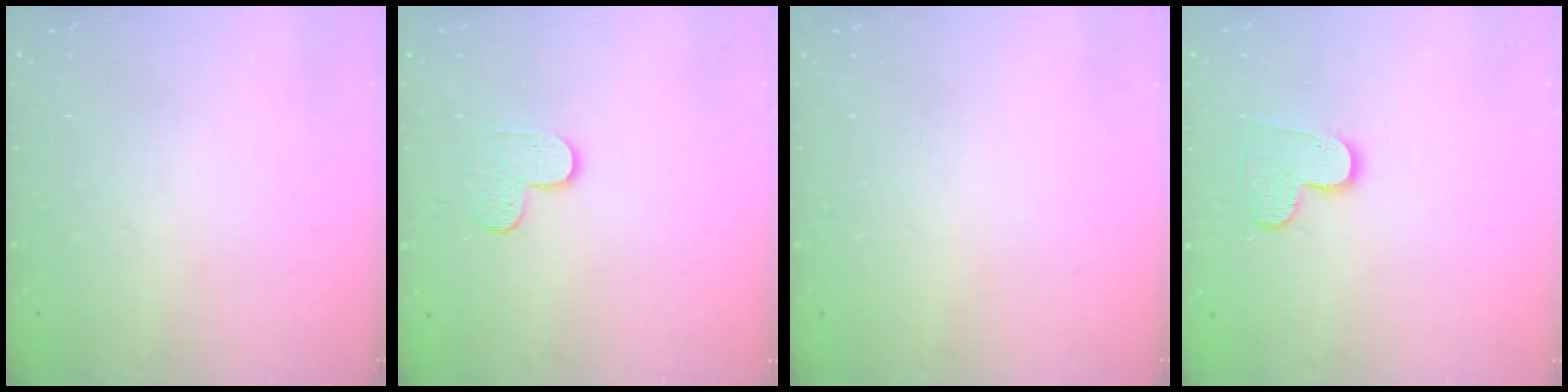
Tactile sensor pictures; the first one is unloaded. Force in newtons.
{"total": 4.7, "press": 4.7, "slide": 0.5}
{"total": 0.0}
{"total": 7.5, "press": 7.5, "slide": 0.5}